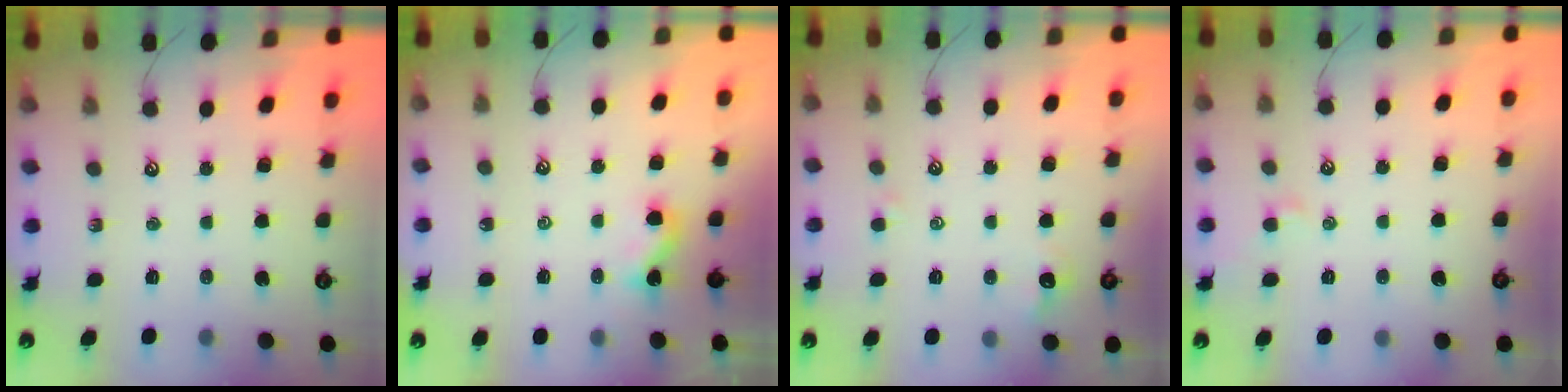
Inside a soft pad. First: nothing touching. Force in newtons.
{"total": 2.7, "press": 2.7, "slide": 0.3}
{"total": 1.2, "press": 0.9, "slide": 0.8}
{"total": 0.6, "press": 0.3, "slide": 0.5}